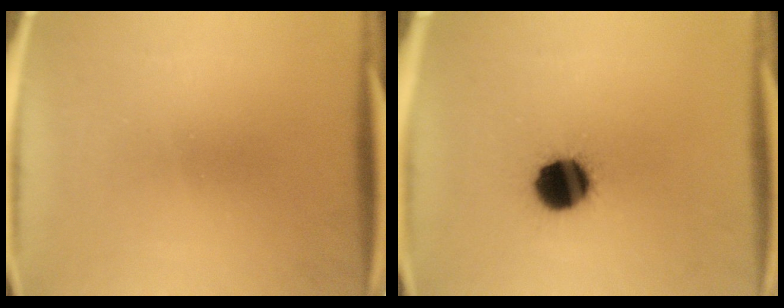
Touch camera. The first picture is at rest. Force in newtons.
{"total": 12.1}